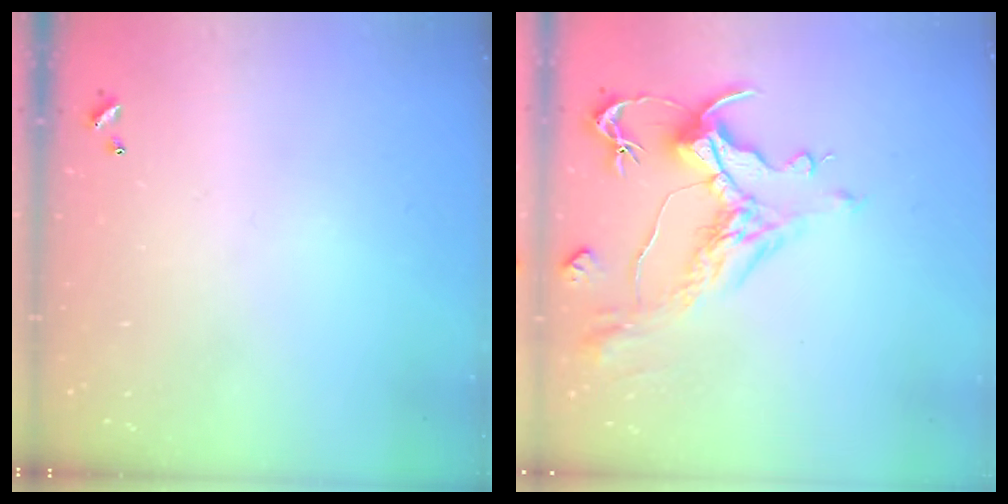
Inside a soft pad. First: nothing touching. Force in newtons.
{"total": 2.0, "press": 1.5, "slide": 1.4}